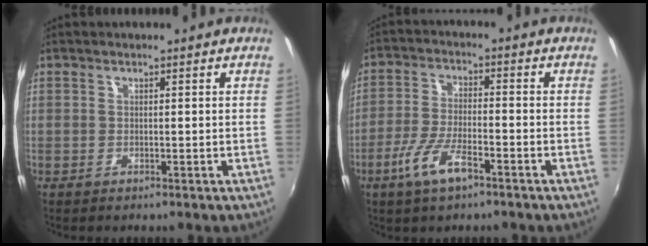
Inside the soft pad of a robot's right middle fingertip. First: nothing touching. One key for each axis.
{"total": 8.2, "fx": -4.7, "fy": 2.3, "fz": 6.3, "tx": -0.136, "ty": -0.008, "tz": -0.090}